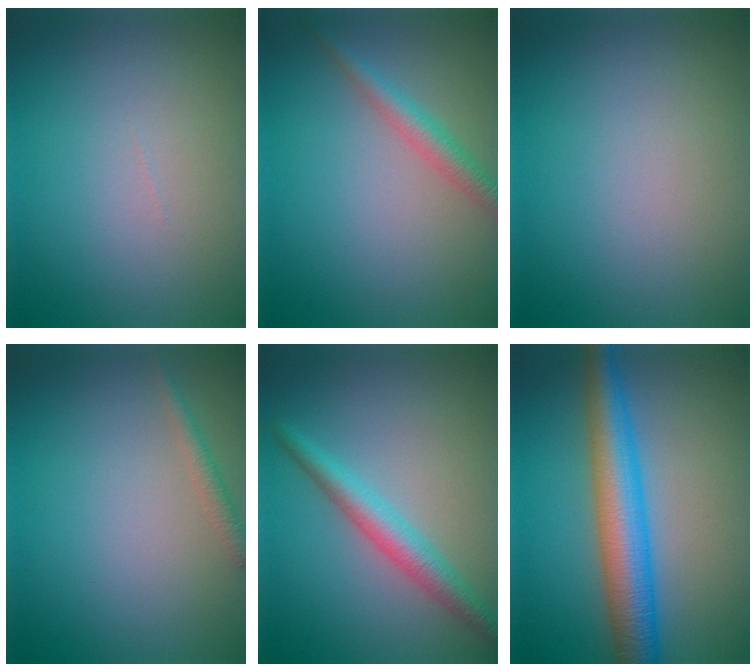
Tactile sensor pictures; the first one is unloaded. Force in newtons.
{"total": 2.3, "press": 2.3, "slide": 0.1}
{"total": 0.0}
{"total": 1.3, "press": 1.3, "slide": 0.1}
{"total": 3.4, "press": 3.4, "slide": 0.1}
{"total": 6.9, "press": 6.9, "slide": 0.1}